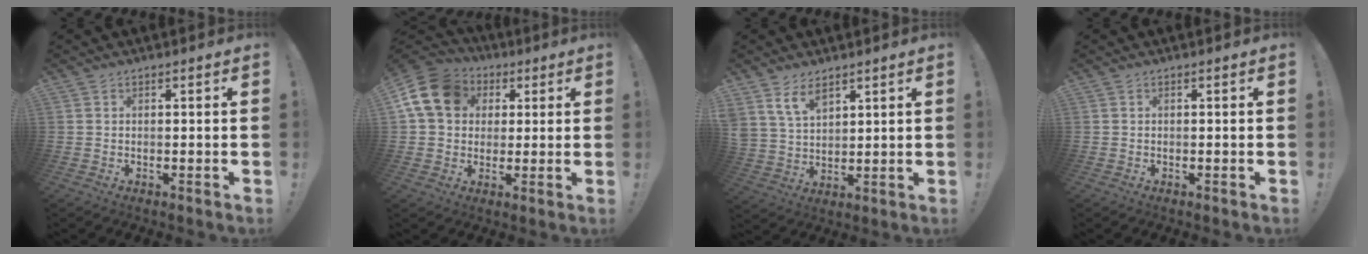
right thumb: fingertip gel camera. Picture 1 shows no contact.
{"total": 15.1, "force": [4.4, 11.9, 8.2], "torque": [-0.136, -0.006, 0.088]}
{"total": 8.0, "force": [5.8, 4.1, 3.6], "torque": [-0.070, -0.029, 0.113]}
{"total": 0.0}